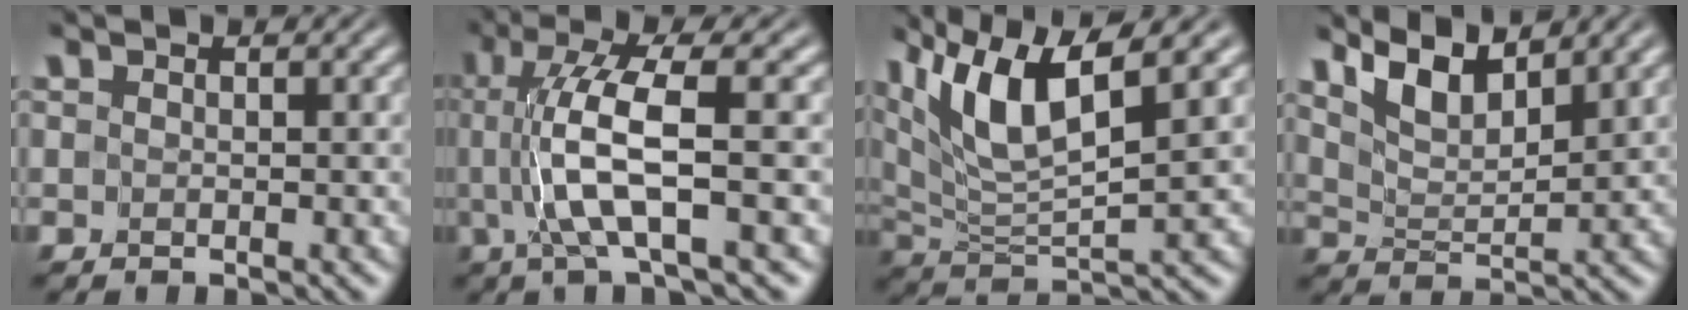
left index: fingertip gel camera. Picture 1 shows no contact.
{"total": 6.4, "force": [-0.1, 1.0, 6.3], "torque": [-0.123, 0.006, 0.001]}
{"total": 8.1, "force": [4.2, 2.0, 6.7], "torque": [-0.145, 0.005, 0.082]}
{"total": 5.0, "force": [4.1, 1.2, 2.7], "torque": [-0.062, 0.004, 0.077]}